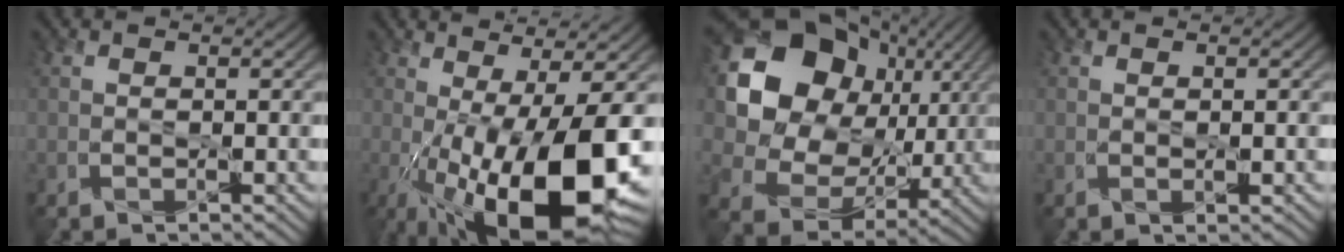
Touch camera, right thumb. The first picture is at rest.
{"total": 17.2, "force": [-4.3, 5.9, 15.6], "torque": [-0.257, -0.021, -0.057]}
{"total": 17.5, "force": [4.5, 14.2, 9.2], "torque": [-0.208, 0.011, 0.092]}
{"total": 0.8, "force": [-0.1, 0.3, 0.7], "torque": [-0.012, -0.003, 0.001]}